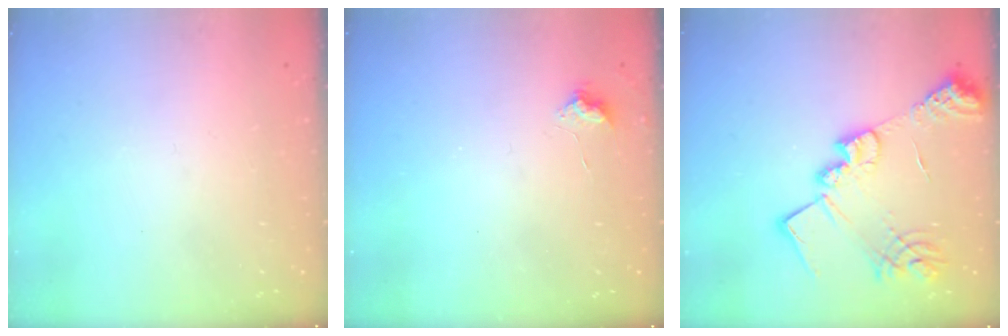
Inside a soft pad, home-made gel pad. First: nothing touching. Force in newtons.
{"total": 4.4, "press": 4.4, "slide": 0.7}
{"total": 18.9, "press": 18.8, "slide": 1.5}